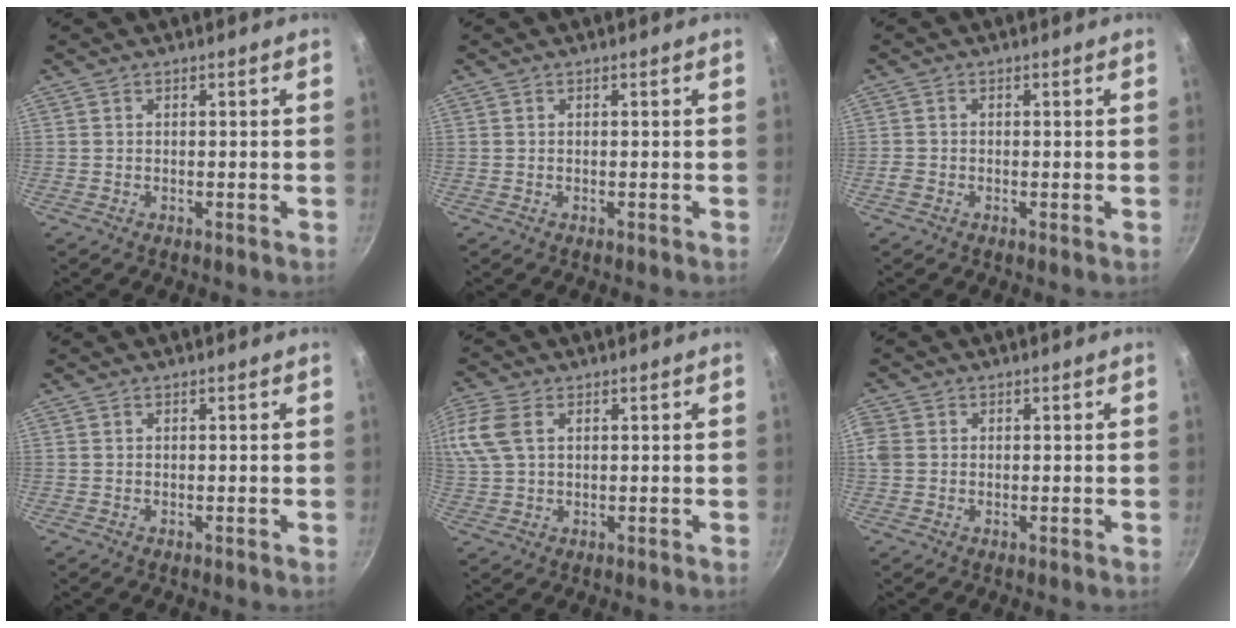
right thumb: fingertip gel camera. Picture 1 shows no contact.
{"total": 0.0}
{"total": 1.3, "force": [-0.5, 1.0, 0.7], "torque": [-0.016, 0.003, -0.014]}
{"total": 0.0}
{"total": 8.7, "force": [2.8, 5.4, 6.2], "torque": [-0.147, 0.016, 0.052]}
{"total": 4.0, "force": [0.2, 3.5, 2.0], "torque": [-0.042, 0.005, -0.003]}